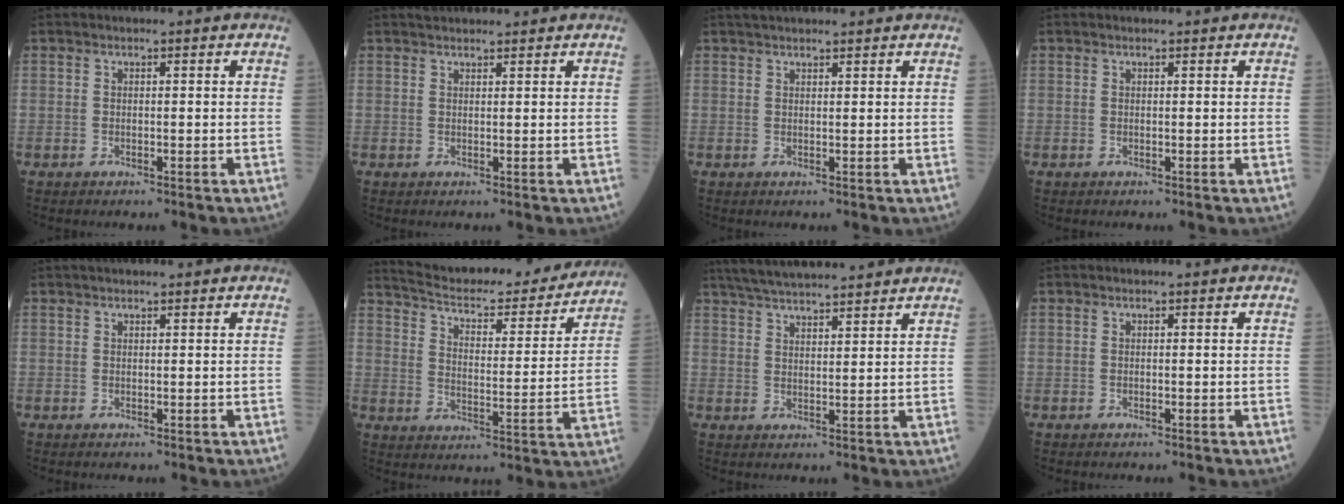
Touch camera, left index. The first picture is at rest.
{"total": 3.2, "force": [3.0, 0.6, 1.0], "torque": [-0.009, 0.027, 0.047]}
{"total": 5.2, "force": [4.7, 0.8, 2.1], "torque": [-0.027, 0.037, 0.069]}
{"total": 0.6, "force": [0.5, 0.1, 0.1], "torque": [-0.008, 0.008, 0.009]}
{"total": 2.6, "force": [2.3, 0.4, 1.3], "torque": [-0.012, 0.025, 0.032]}
{"total": 23.9, "force": [22.1, 4.1, 8.1], "torque": [-0.127, -0.035, 0.292]}
{"total": 13.1, "force": [12.0, 0.9, 5.1], "torque": [-0.096, 0.030, 0.183]}
{"total": 0.0}